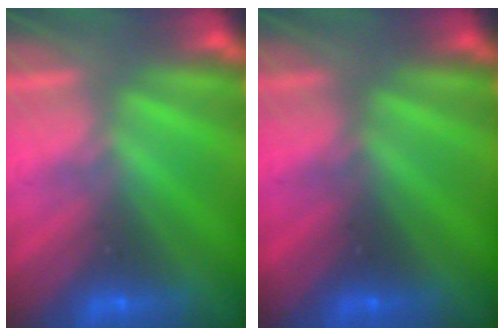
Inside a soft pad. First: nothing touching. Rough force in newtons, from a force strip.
{"total": 2.2}